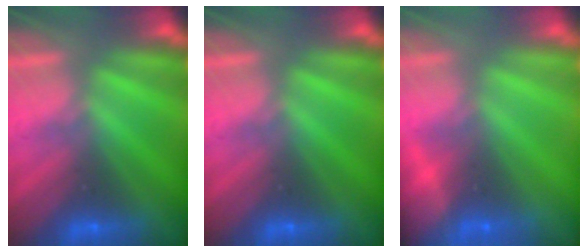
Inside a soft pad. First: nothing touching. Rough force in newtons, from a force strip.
{"total": 0.0}
{"total": 10.2}